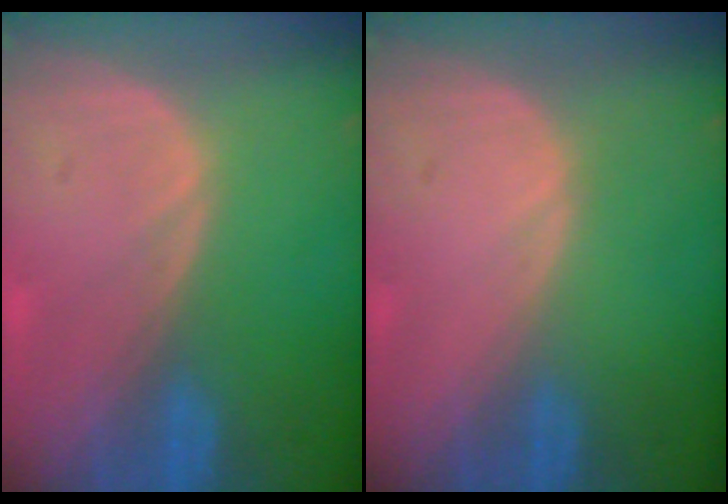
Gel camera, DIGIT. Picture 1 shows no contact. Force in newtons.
{"total": 0.0}